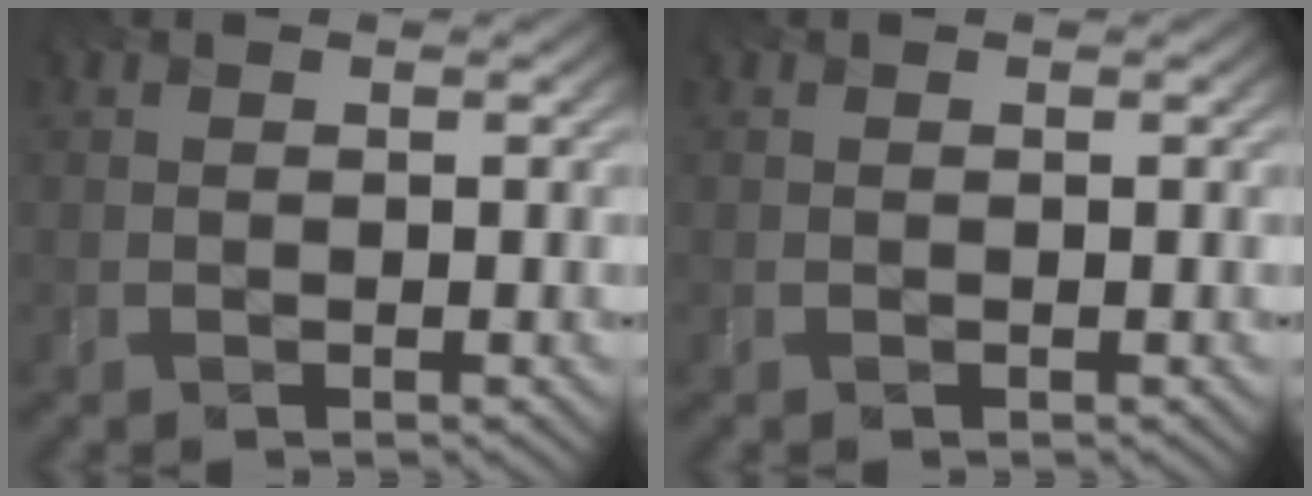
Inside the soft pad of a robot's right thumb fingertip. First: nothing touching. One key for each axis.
{"total": 0.0}